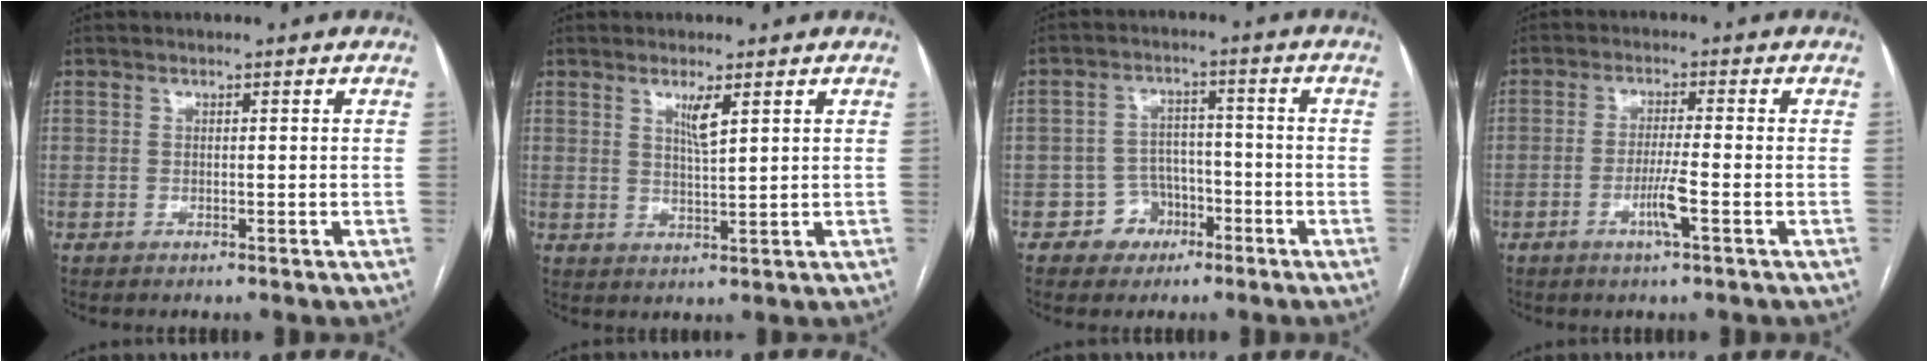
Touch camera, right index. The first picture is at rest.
{"total": 3.1, "force": [1.6, 0.1, 2.7], "torque": [-0.052, -0.007, 0.032]}
{"total": 5.0, "force": [-2.6, 4.2, 0.7], "torque": [0.000, 0.018, -0.037]}
{"total": 4.4, "force": [-1.8, -0.5, 4.0], "torque": [-0.078, -0.008, -0.036]}